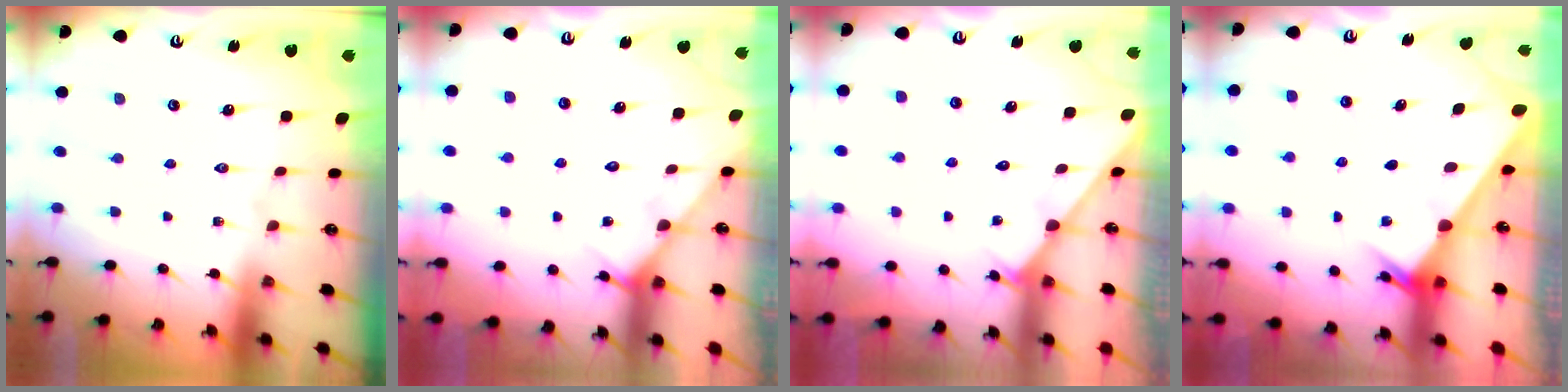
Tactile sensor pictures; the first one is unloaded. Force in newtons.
{"total": 4.8, "press": 4.8, "slide": 0.5}
{"total": 2.0, "press": 2.0, "slide": 0.2}
{"total": 1.9, "press": 1.9, "slide": 0.0}